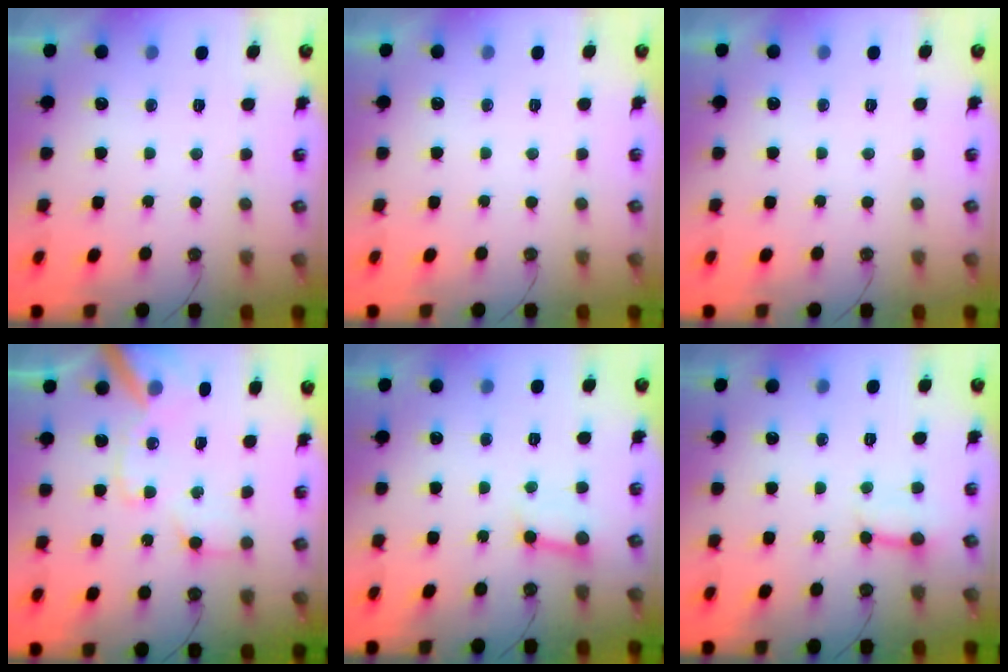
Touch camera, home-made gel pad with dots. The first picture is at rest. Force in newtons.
{"total": 0.0}
{"total": 0.0}
{"total": 13.7, "press": 13.6, "slide": 2.0}
{"total": 3.6, "press": 3.6, "slide": 0.6}
{"total": 5.3, "press": 5.2, "slide": 0.6}